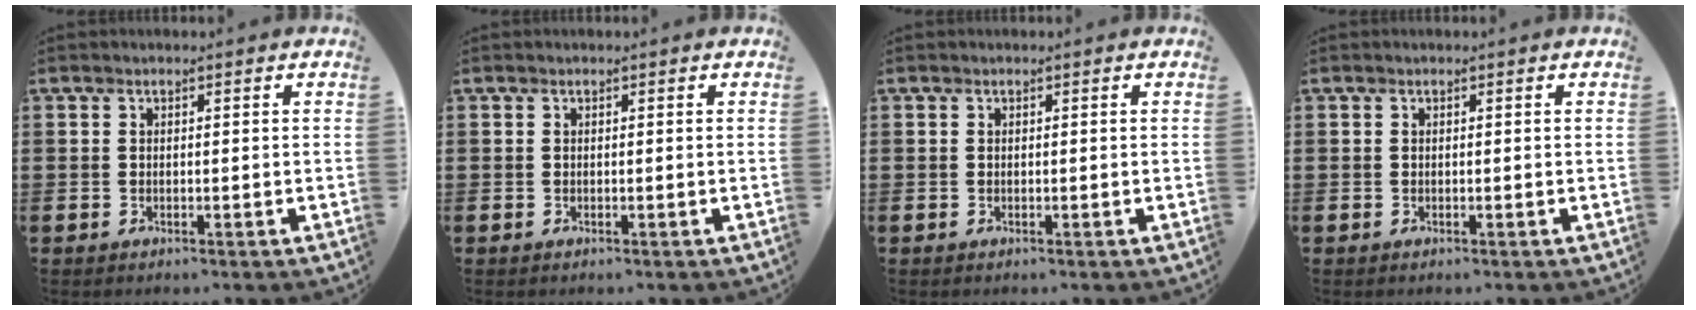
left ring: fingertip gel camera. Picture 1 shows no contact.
{"total": 0.0}
{"total": 0.0}
{"total": 0.0}